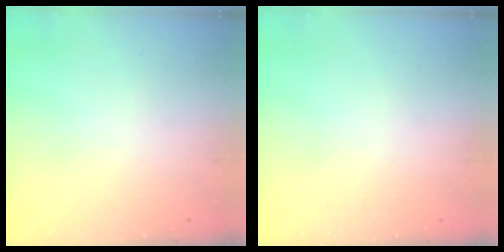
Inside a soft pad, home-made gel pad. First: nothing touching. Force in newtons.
{"total": 0.0}